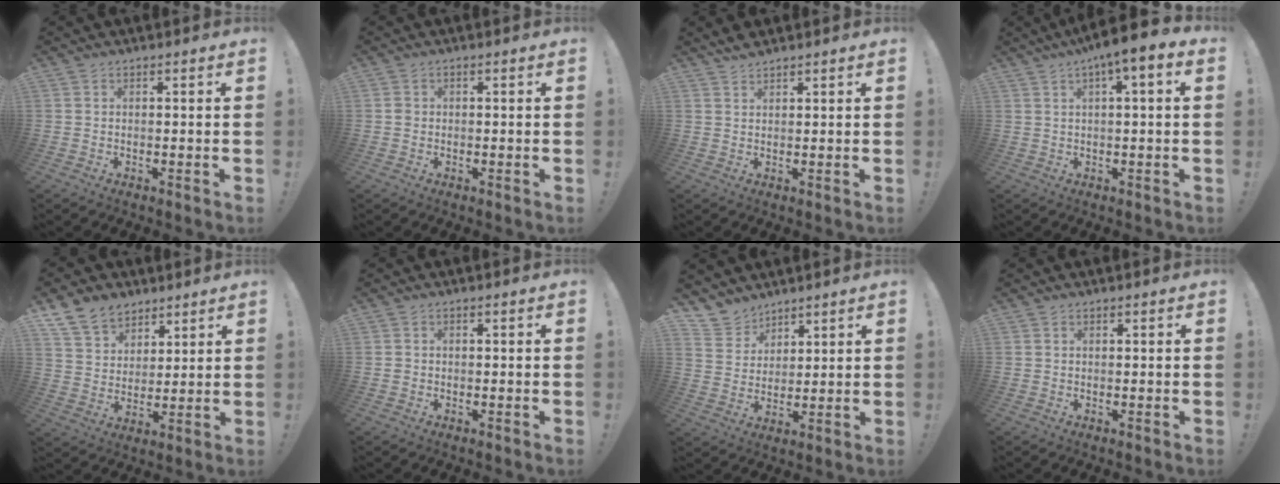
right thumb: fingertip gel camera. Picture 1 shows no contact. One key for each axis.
{"total": 0.8, "fx": -0.2, "fy": 0.8, "fz": 0.1, "tx": -0.002, "ty": 0.004, "tz": -0.004}
{"total": 2.7, "fx": 2.6, "fy": 0.8, "fz": 0.5, "tx": -0.007, "ty": -0.012, "tz": 0.048}
{"total": 6.6, "fx": 2.3, "fy": 0.9, "fz": 6.2, "tx": -0.092, "ty": -0.016, "tz": 0.034}
{"total": 11.2, "fx": 8.0, "fy": 7.5, "fz": 2.3, "tx": -0.051, "ty": -0.053, "tz": 0.161}
{"total": 0.9, "fx": 0.0, "fy": 0.9, "fz": 0.0, "tx": 0.000, "ty": 0.005, "tz": -0.001}
{"total": 8.0, "fx": 6.6, "fy": 4.6, "fz": 0.5, "tx": -0.025, "ty": -0.051, "tz": 0.133}
{"total": 0.6, "fx": 0.5, "fy": 0.4, "fz": 0.0, "tx": 0.006, "ty": -0.003, "tz": 0.008}